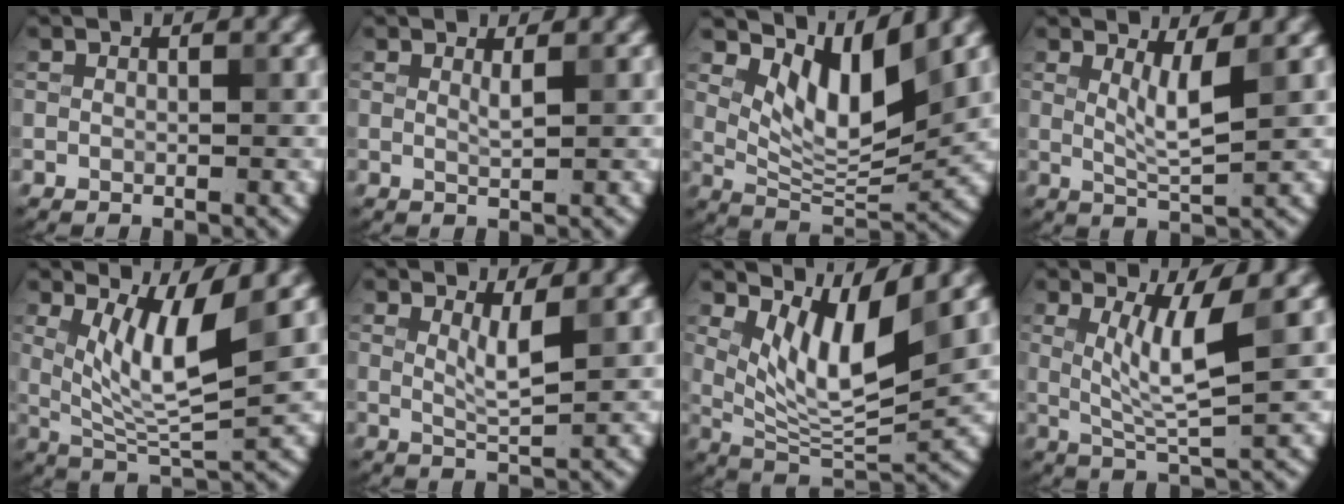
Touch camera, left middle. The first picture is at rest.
{"total": 0.9, "force": [0.5, 0.1, 0.7], "torque": [-0.010, -0.003, 0.008]}
{"total": 6.6, "force": [3.3, 2.6, 5.1], "torque": [-0.090, -0.015, 0.061]}
{"total": 2.9, "force": [1.1, 0.6, 2.7], "torque": [-0.046, -0.009, 0.023]}
{"total": 6.1, "force": [2.3, 1.3, 5.5], "torque": [-0.101, -0.014, 0.047]}
{"total": 2.3, "force": [1.0, 0.5, 2.0], "torque": [-0.032, -0.007, 0.019]}
{"total": 6.8, "force": [3.3, 2.1, 5.6], "torque": [-0.102, -0.018, 0.064]}
{"total": 4.5, "force": [1.1, 0.7, 4.3], "torque": [-0.085, -0.008, 0.028]}